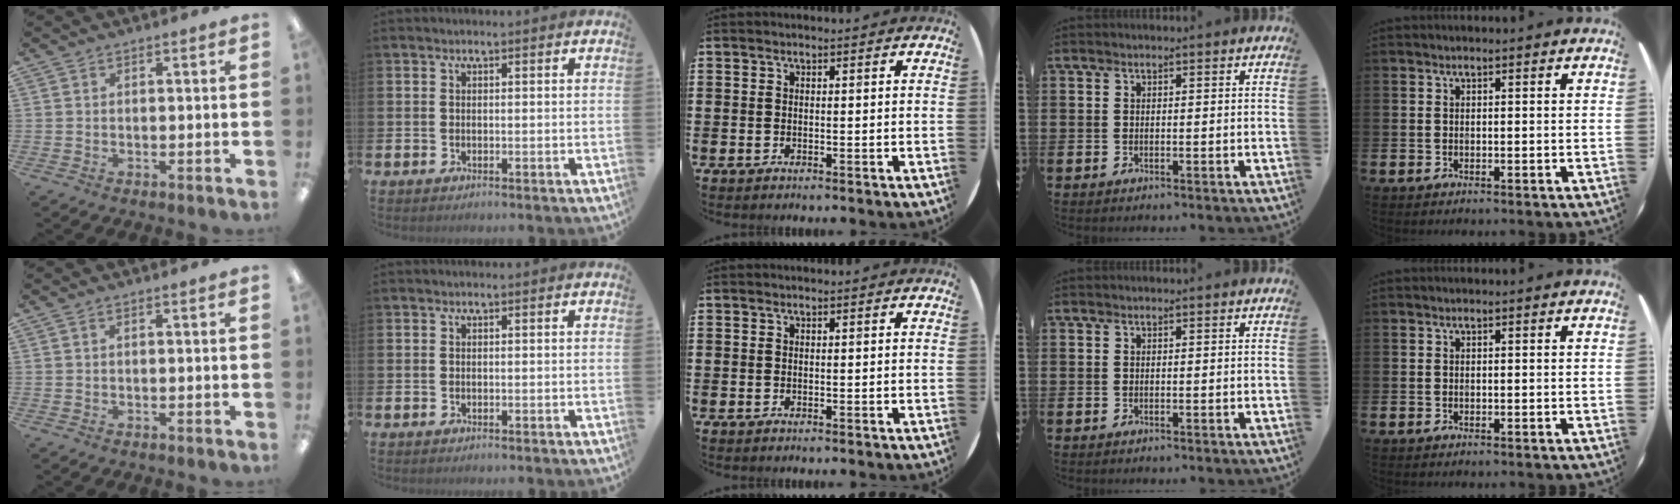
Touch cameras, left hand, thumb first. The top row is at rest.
{}